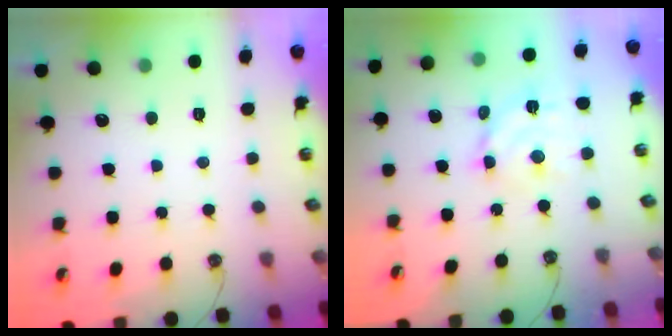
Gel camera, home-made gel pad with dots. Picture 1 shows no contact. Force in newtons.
{"total": 8.7, "press": 8.7, "slide": 0.5}